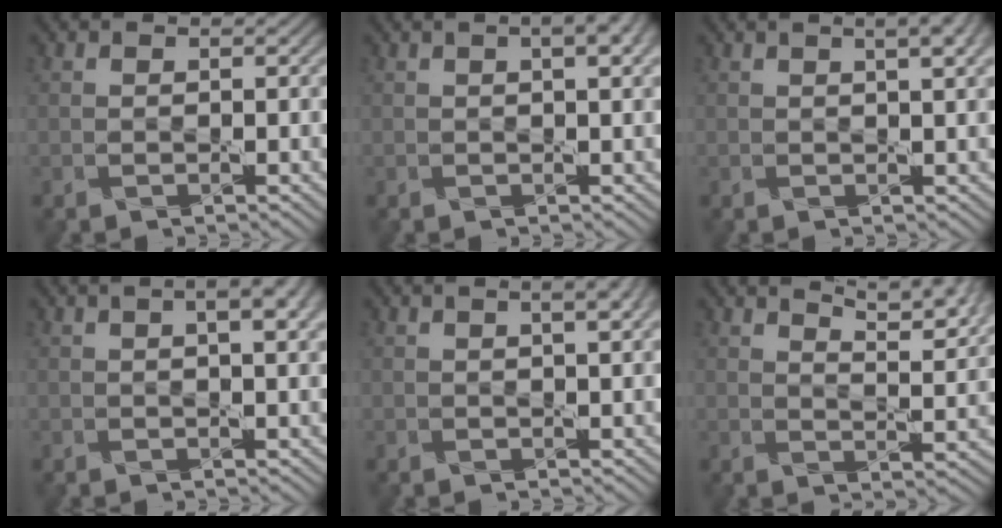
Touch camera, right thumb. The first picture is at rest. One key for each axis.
{"total": 4.8, "fx": 2.0, "fy": 1.5, "fz": 4.1, "tx": -0.051, "ty": 0.006, "tz": 0.015}
{"total": 5.2, "fx": 2.4, "fy": 1.5, "fz": 4.3, "tx": -0.050, "ty": 0.012, "tz": 0.014}
{"total": 5.5, "fx": 2.2, "fy": 1.7, "fz": 4.8, "tx": -0.058, "ty": 0.007, "tz": 0.016}
{"total": 3.6, "fx": 1.5, "fy": 1.0, "fz": 3.1, "tx": -0.033, "ty": 0.004, "tz": 0.006}
{"total": 7.2, "fx": 5.6, "fy": 1.4, "fz": 4.4, "tx": -0.070, "ty": -0.007, "tz": 0.084}